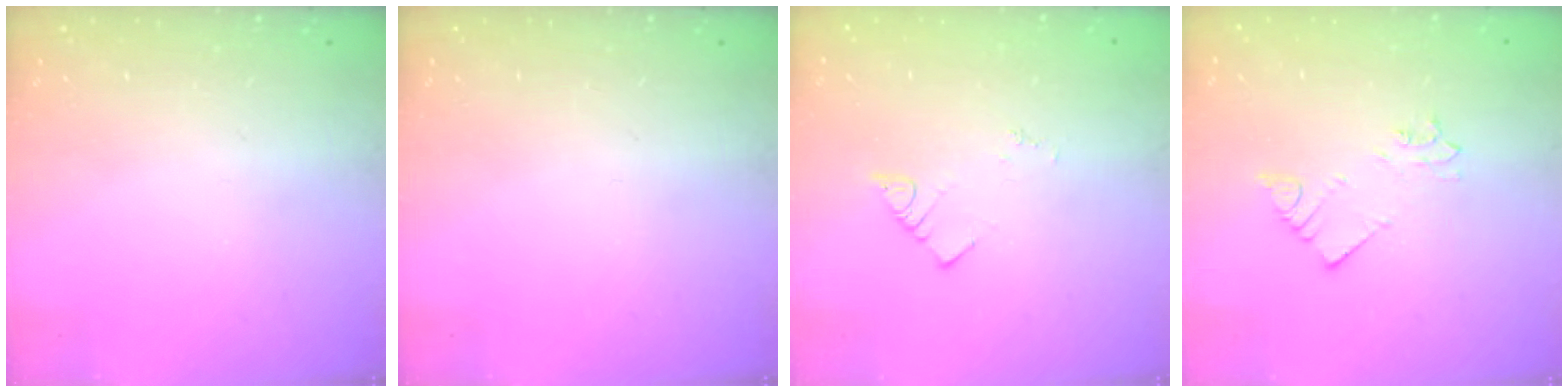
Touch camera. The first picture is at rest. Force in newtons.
{"total": 0.0}
{"total": 1.8, "press": 1.8, "slide": 0.3}
{"total": 2.1, "press": 2.1, "slide": 0.0}